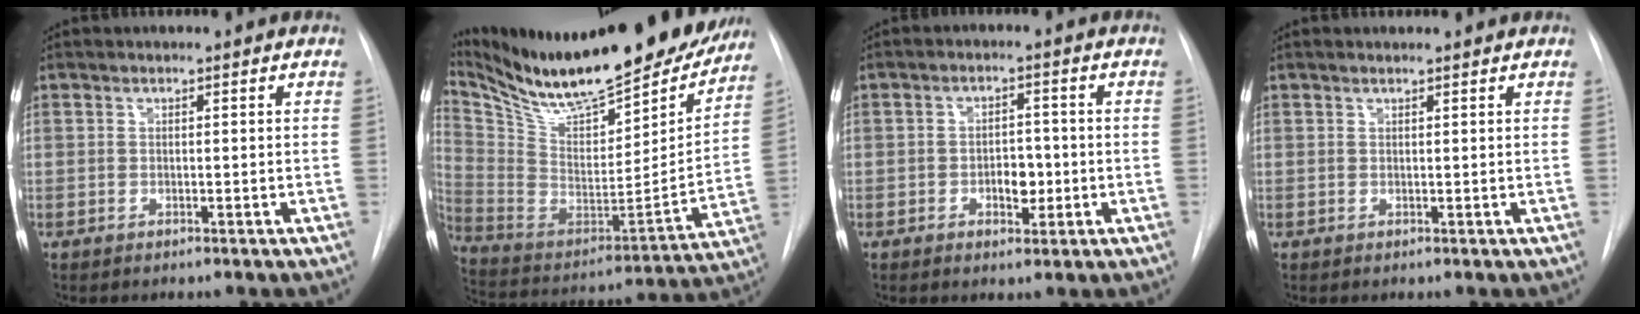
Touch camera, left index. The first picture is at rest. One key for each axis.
{"total": 28.9, "fx": 25.1, "fy": 5.8, "fz": 13.0, "tx": -0.234, "ty": -0.056, "tz": 0.376}
{"total": 3.9, "fx": -1.3, "fy": 2.2, "fz": 3.0, "tx": -0.038, "ty": 0.000, "tz": -0.017}
{"total": 1.1, "fx": 1.0, "fy": 0.1, "fz": 0.4, "tx": -0.010, "ty": 0.011, "tz": 0.015}